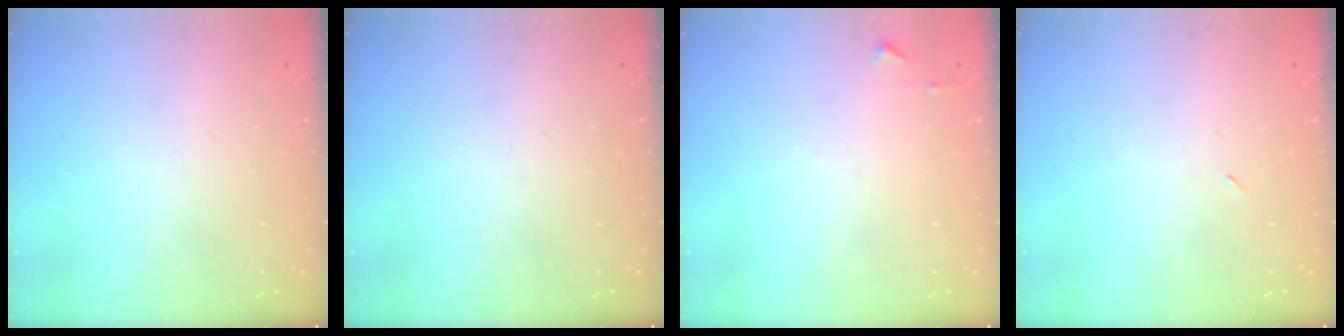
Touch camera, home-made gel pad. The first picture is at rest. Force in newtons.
{"total": 0.0}
{"total": 5.1, "press": 5.1, "slide": 0.6}
{"total": 2.3, "press": 2.0, "slide": 1.2}